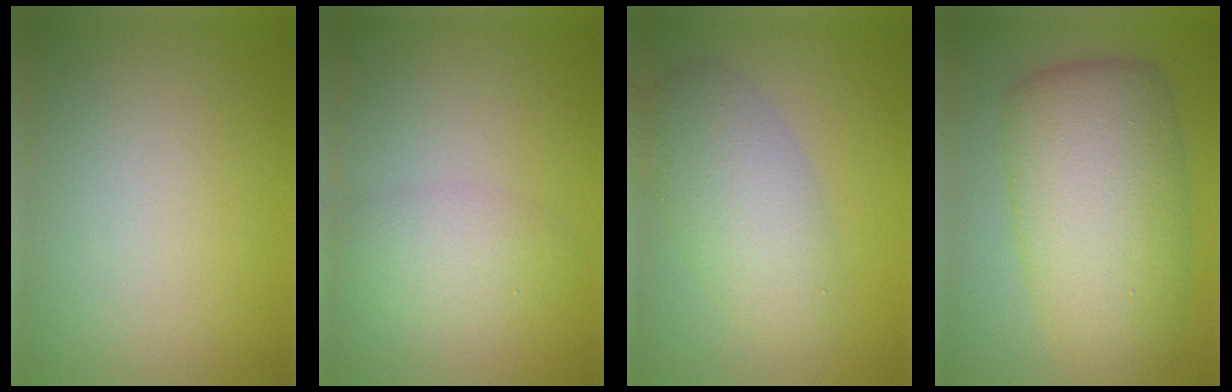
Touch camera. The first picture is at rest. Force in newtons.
{"total": 2.7, "press": 2.7, "slide": 0.1}
{"total": 5.4, "press": 5.4, "slide": 0.3}
{"total": 10.8, "press": 10.8, "slide": 0.1}